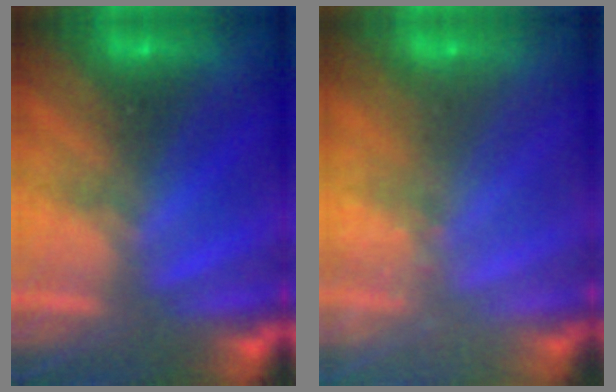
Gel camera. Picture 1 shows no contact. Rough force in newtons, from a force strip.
{"total": 2.7}